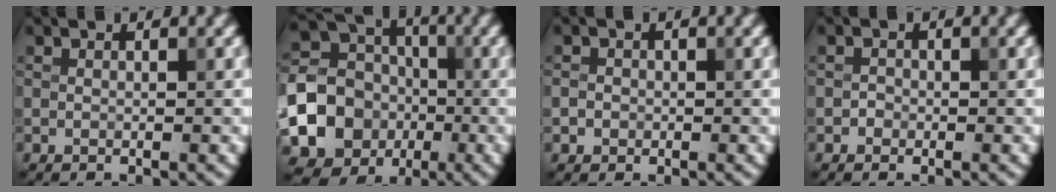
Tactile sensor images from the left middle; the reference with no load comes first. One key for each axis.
{"total": 19.5, "fx": -4.8, "fy": 18.1, "fz": 5.1, "tx": -0.144, "ty": -0.022, "tz": -0.111}
{"total": 0.9, "fx": -0.3, "fy": 0.9, "fz": 0.2, "tx": 0.005, "ty": -0.002, "tz": -0.005}
{"total": 0.7, "fx": -0.3, "fy": 0.6, "fz": 0.1, "tx": 0.003, "ty": -0.001, "tz": -0.007}